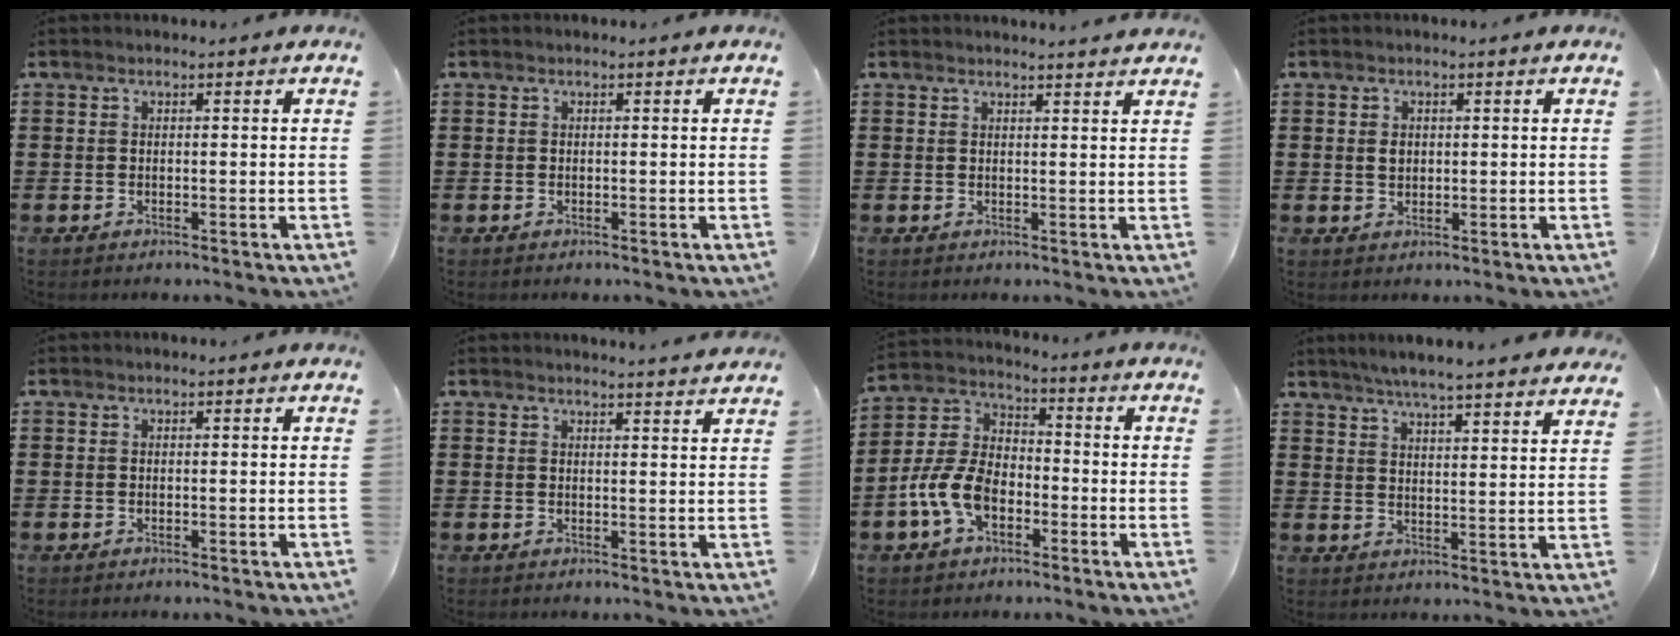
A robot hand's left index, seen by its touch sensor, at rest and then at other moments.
{"total": 0.0}
{"total": 1.6, "force": [1.5, -0.2, 0.2], "torque": [-0.007, 0.000, 0.030]}
{"total": 1.6, "force": [0.3, 1.2, 1.0], "torque": [-0.023, 0.007, 0.005]}
{"total": 0.0}
{"total": 2.3, "force": [2.2, -0.3, 0.2], "torque": [-0.009, -0.006, 0.042]}
{"total": 8.8, "force": [-3.7, 5.2, 6.0], "torque": [-0.160, 0.001, -0.078]}
{"total": 5.1, "force": [4.8, -0.5, 1.4], "torque": [-0.046, -0.026, 0.084]}